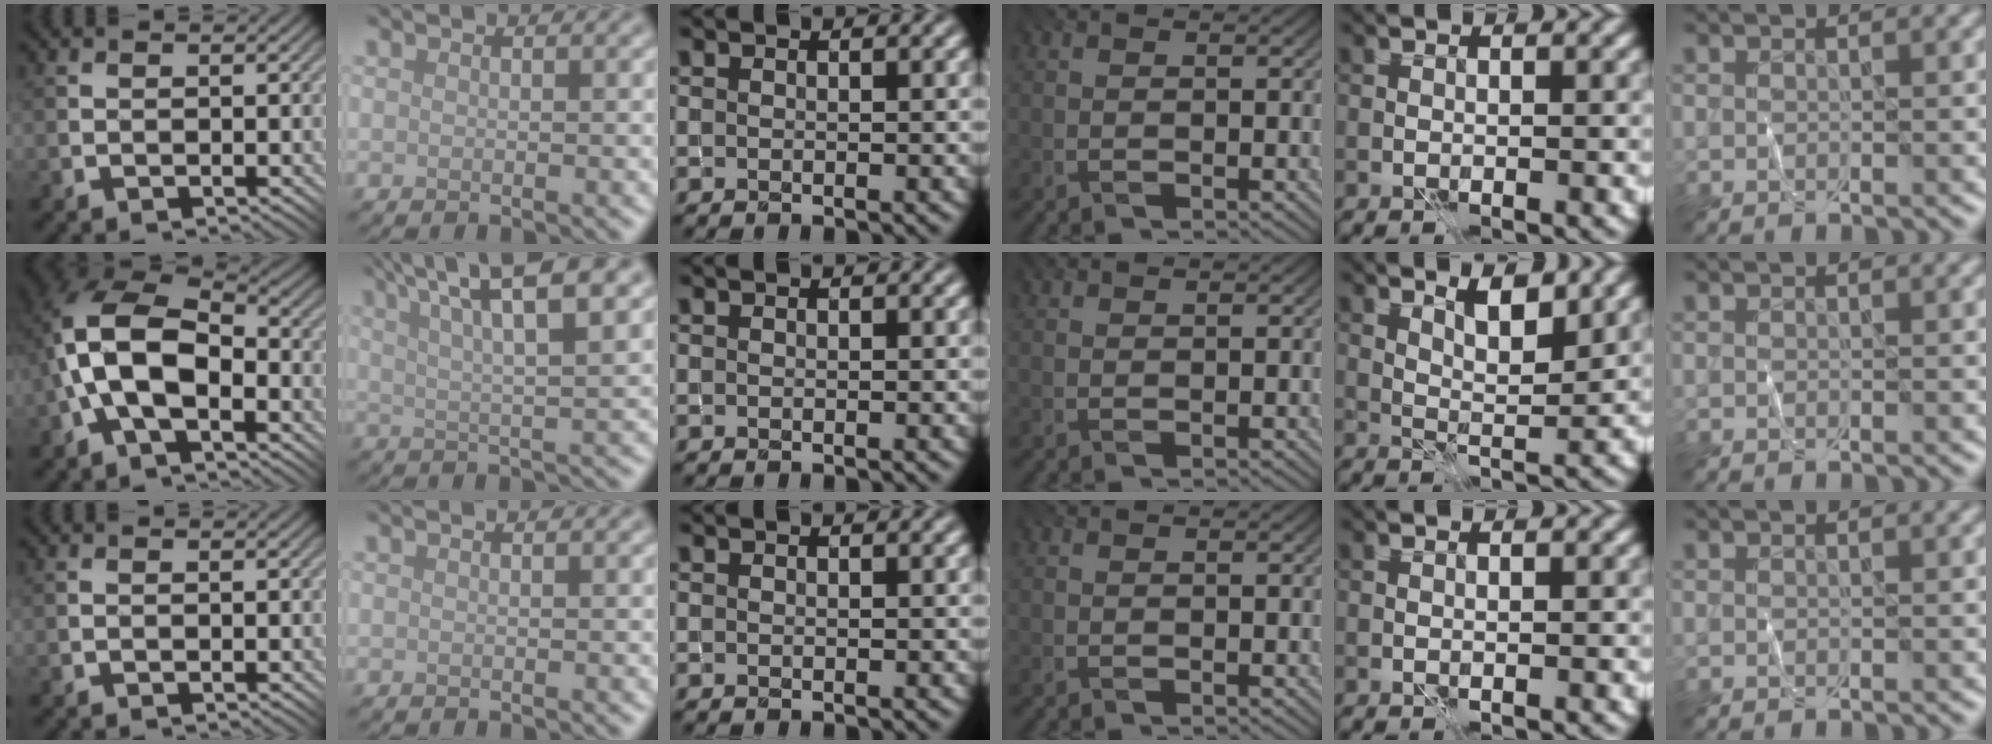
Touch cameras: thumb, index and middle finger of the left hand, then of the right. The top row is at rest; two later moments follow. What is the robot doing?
{"motion": "fold", "object": "shorts"}